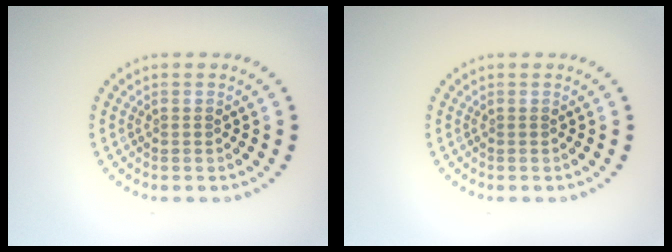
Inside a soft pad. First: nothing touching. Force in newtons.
{"total": 0.0}